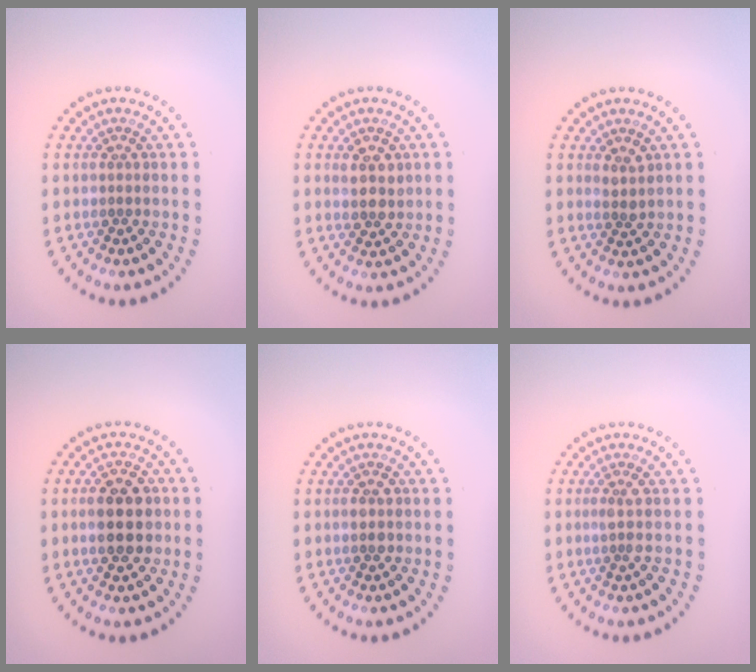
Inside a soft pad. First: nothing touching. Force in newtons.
{"total": 2.5, "press": 2.4, "slide": 0.7}
{"total": 1.3, "press": 1.1, "slide": 0.7}
{"total": 4.6, "press": 4.6, "slide": 0.2}
{"total": 1.4, "press": 1.3, "slide": 0.1}
{"total": 1.5, "press": 1.0, "slide": 1.0}